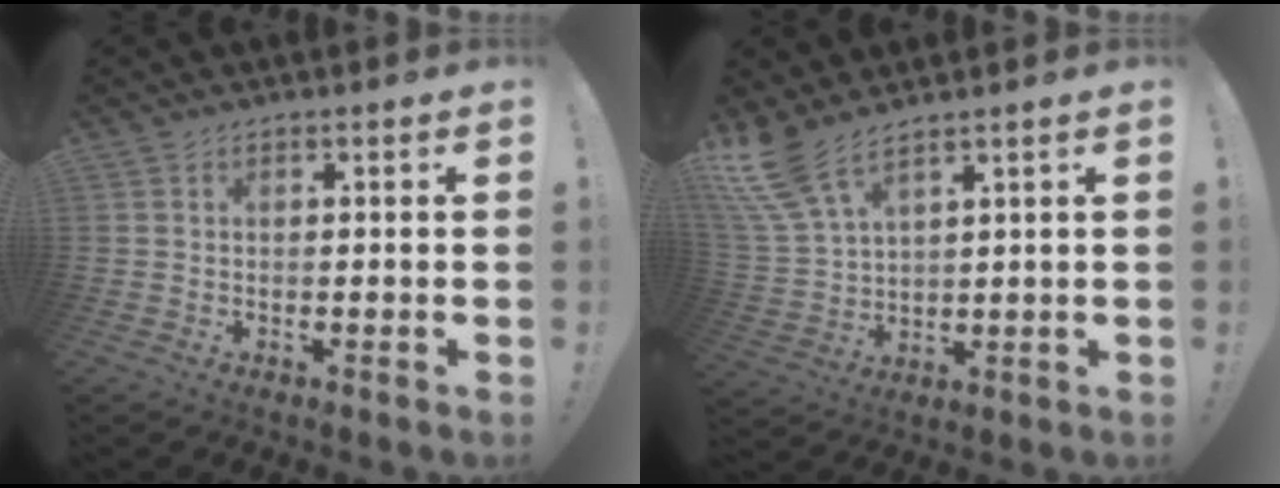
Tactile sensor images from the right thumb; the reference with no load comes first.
{"total": 8.9, "force": [6.8, 2.3, 5.3], "torque": [-0.110, -0.033, 0.131]}